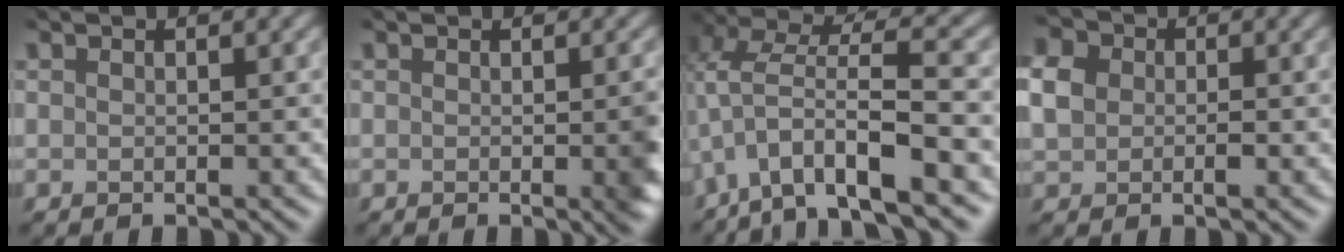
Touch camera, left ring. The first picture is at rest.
{"total": 1.9, "force": [0.0, 0.5, 1.9], "torque": [-0.026, -0.005, 0.005]}
{"total": 8.0, "force": [-4.2, 2.2, 6.5], "torque": [-0.121, 0.014, -0.078]}
{"total": 3.4, "force": [-0.1, 3.0, 1.7], "torque": [-0.060, 0.002, 0.002]}